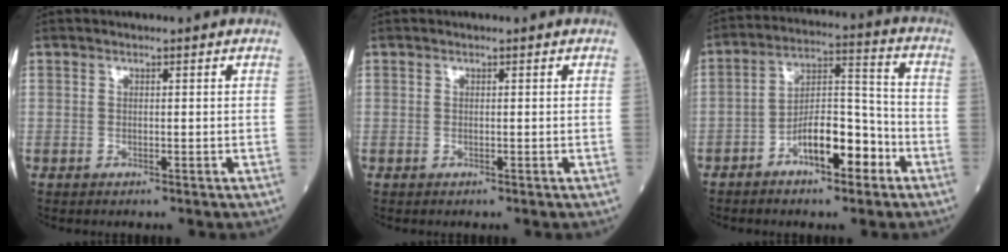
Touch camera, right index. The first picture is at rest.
{"total": 0.0}
{"total": 9.7, "force": [-5.1, 3.4, 7.5], "torque": [-0.131, 0.025, -0.089]}